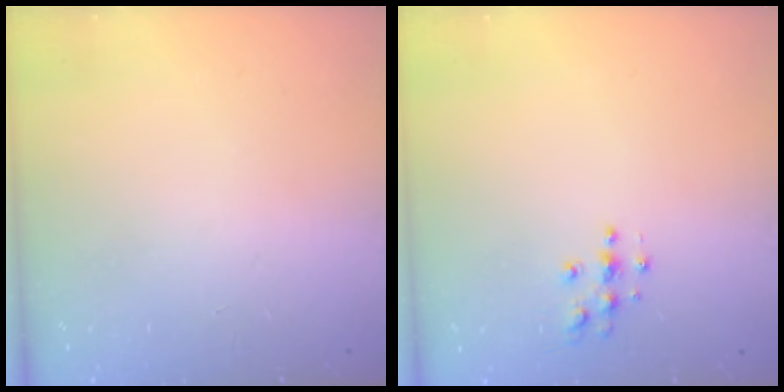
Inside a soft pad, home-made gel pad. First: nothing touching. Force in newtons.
{"total": 5.1, "press": 5.1, "slide": 0.3}